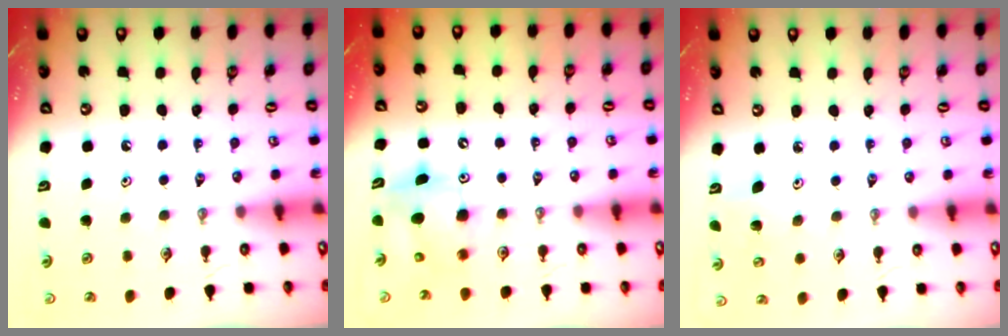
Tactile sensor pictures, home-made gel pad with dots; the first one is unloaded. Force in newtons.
{"total": 7.9, "press": 7.7, "slide": 2.0}
{"total": 4.3, "press": 4.1, "slide": 1.0}